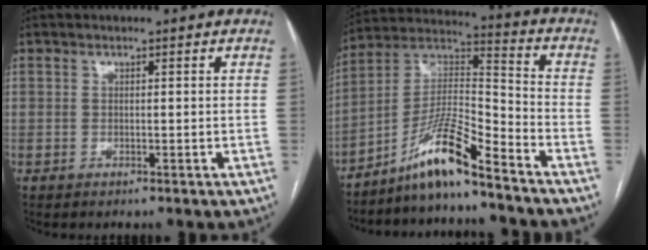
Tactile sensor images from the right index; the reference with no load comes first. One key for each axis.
{"total": 11.4, "fx": -8.7, "fy": 0.4, "fz": 7.3, "tx": -0.144, "ty": 0.013, "tz": -0.163}